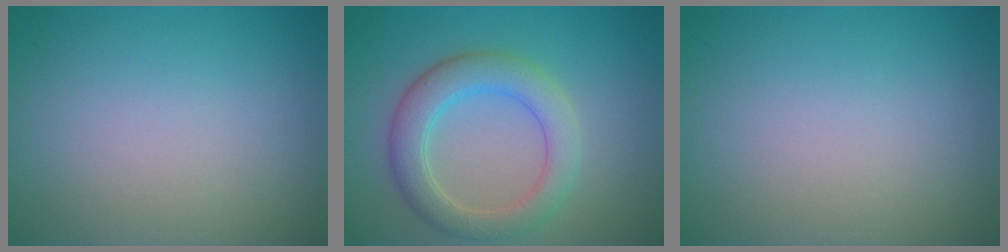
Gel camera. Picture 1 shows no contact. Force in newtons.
{"total": 4.5, "press": 4.5, "slide": 0.2}
{"total": 0.0}